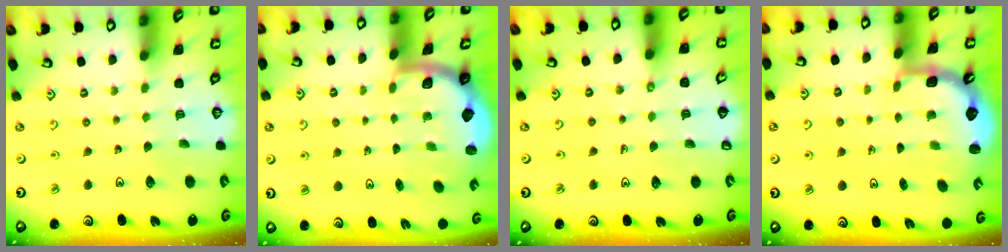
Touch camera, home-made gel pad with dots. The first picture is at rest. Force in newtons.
{"total": 1.9, "press": 1.8, "slide": 0.5}
{"total": 1.3, "press": 1.2, "slide": 0.3}
{"total": 2.5, "press": 2.2, "slide": 1.3}